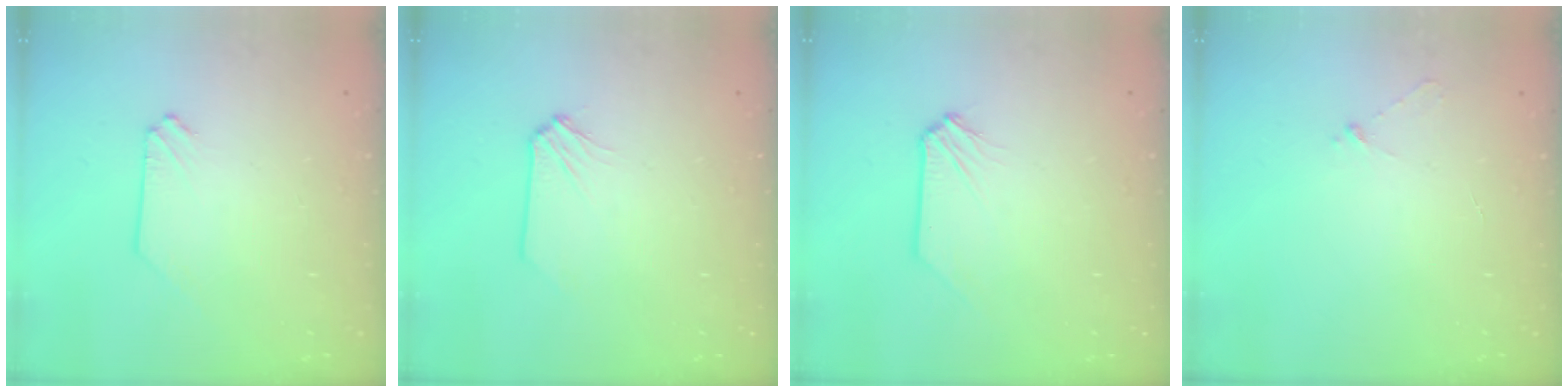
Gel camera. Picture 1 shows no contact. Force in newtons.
{"total": 0.7, "press": 0.7, "slide": 0.1}
{"total": 0.0}
{"total": 3.1, "press": 3.1, "slide": 0.4}